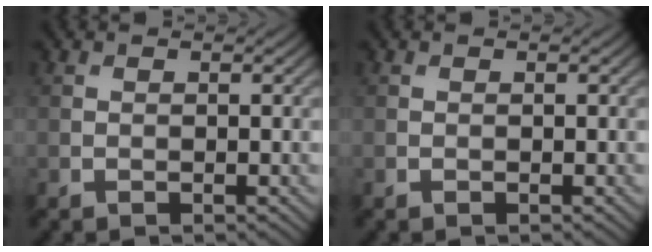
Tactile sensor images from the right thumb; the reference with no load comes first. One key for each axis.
{"total": 0.0}